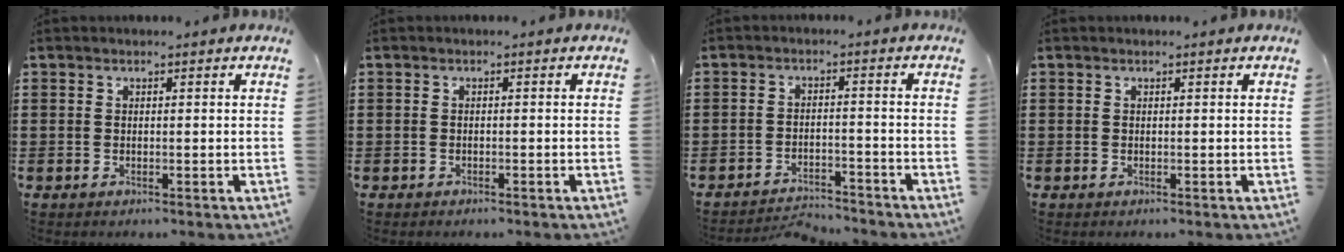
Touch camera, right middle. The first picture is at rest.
{"total": 0.6, "force": [-0.6, 0.1, 0.0], "torque": [-0.002, -0.001, -0.012]}
{"total": 3.3, "force": [-3.3, 0.3, 0.1], "torque": [-0.009, -0.001, -0.071]}
{"total": 0.0}